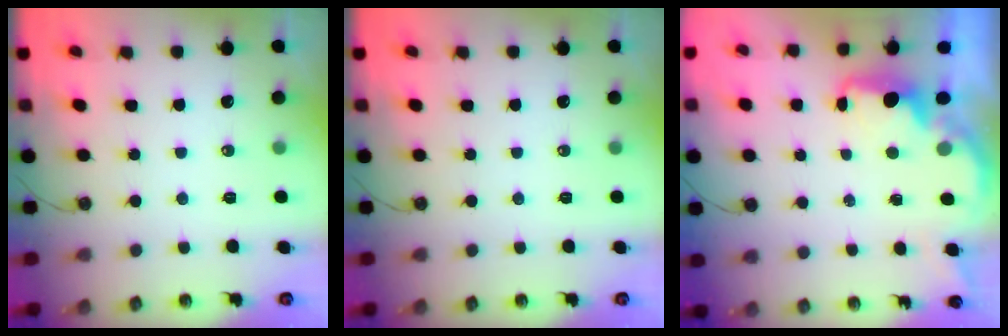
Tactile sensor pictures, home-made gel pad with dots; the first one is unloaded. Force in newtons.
{"total": 0.0}
{"total": 2.3, "press": 2.1, "slide": 0.8}